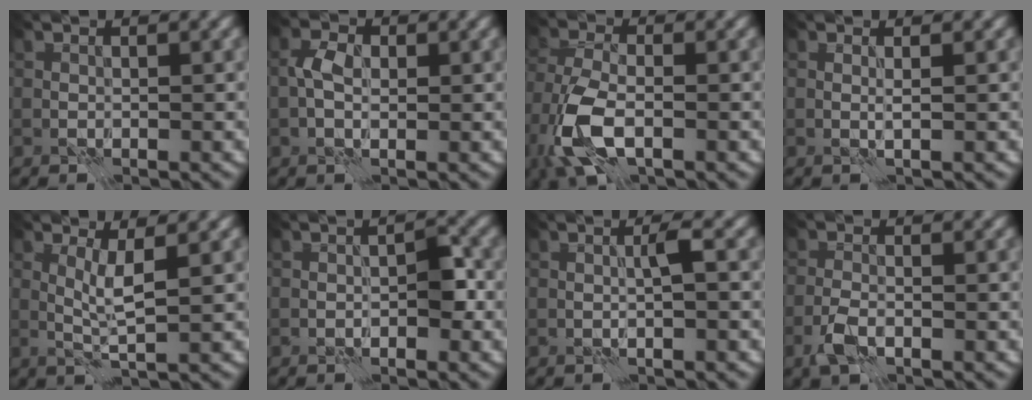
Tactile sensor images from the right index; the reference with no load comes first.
{"total": 2.2, "force": [0.2, 1.4, 1.7], "torque": [-0.035, 0.009, -0.004]}
{"total": 7.0, "force": [-2.9, 3.6, 5.3], "torque": [-0.132, -0.012, -0.064]}
{"total": 0.7, "force": [0.2, -0.5, 0.4], "torque": [-0.006, 0.004, 0.000]}
{"total": 2.4, "force": [1.1, -0.6, 2.0], "torque": [-0.041, -0.002, 0.025]}
{"total": 1.8, "force": [-0.2, 0.6, 1.7], "torque": [-0.018, 0.007, -0.002]}
{"total": 1.5, "force": [0.7, -0.8, 1.1], "torque": [-0.017, 0.006, 0.011]}
{"total": 2.3, "force": [-1.5, 0.7, 1.6], "torque": [-0.038, -0.001, -0.035]}